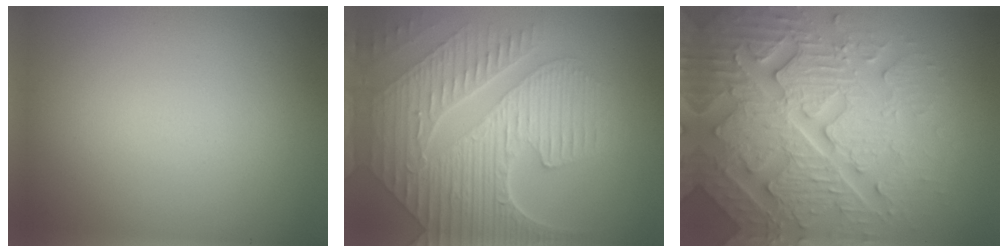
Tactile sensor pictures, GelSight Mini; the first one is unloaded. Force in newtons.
{"total": 9.3, "press": 6.3, "slide": 6.8}
{"total": 8.2, "press": 7.9, "slide": 1.8}